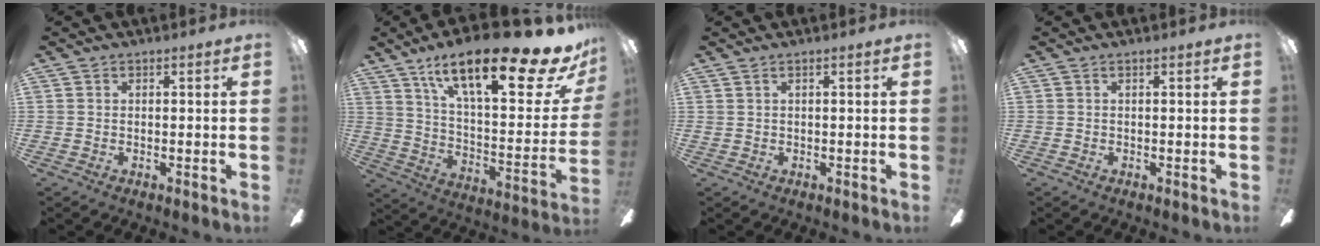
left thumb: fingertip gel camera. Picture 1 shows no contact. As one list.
[{"total": 25.6, "force": [16.6, 6.9, 18.2], "torque": [-0.272, -0.099, 0.265]}, {"total": 0.7, "force": [0.2, 0.3, 0.7], "torque": [-0.014, 0.001, 0.004]}, {"total": 0.0}]